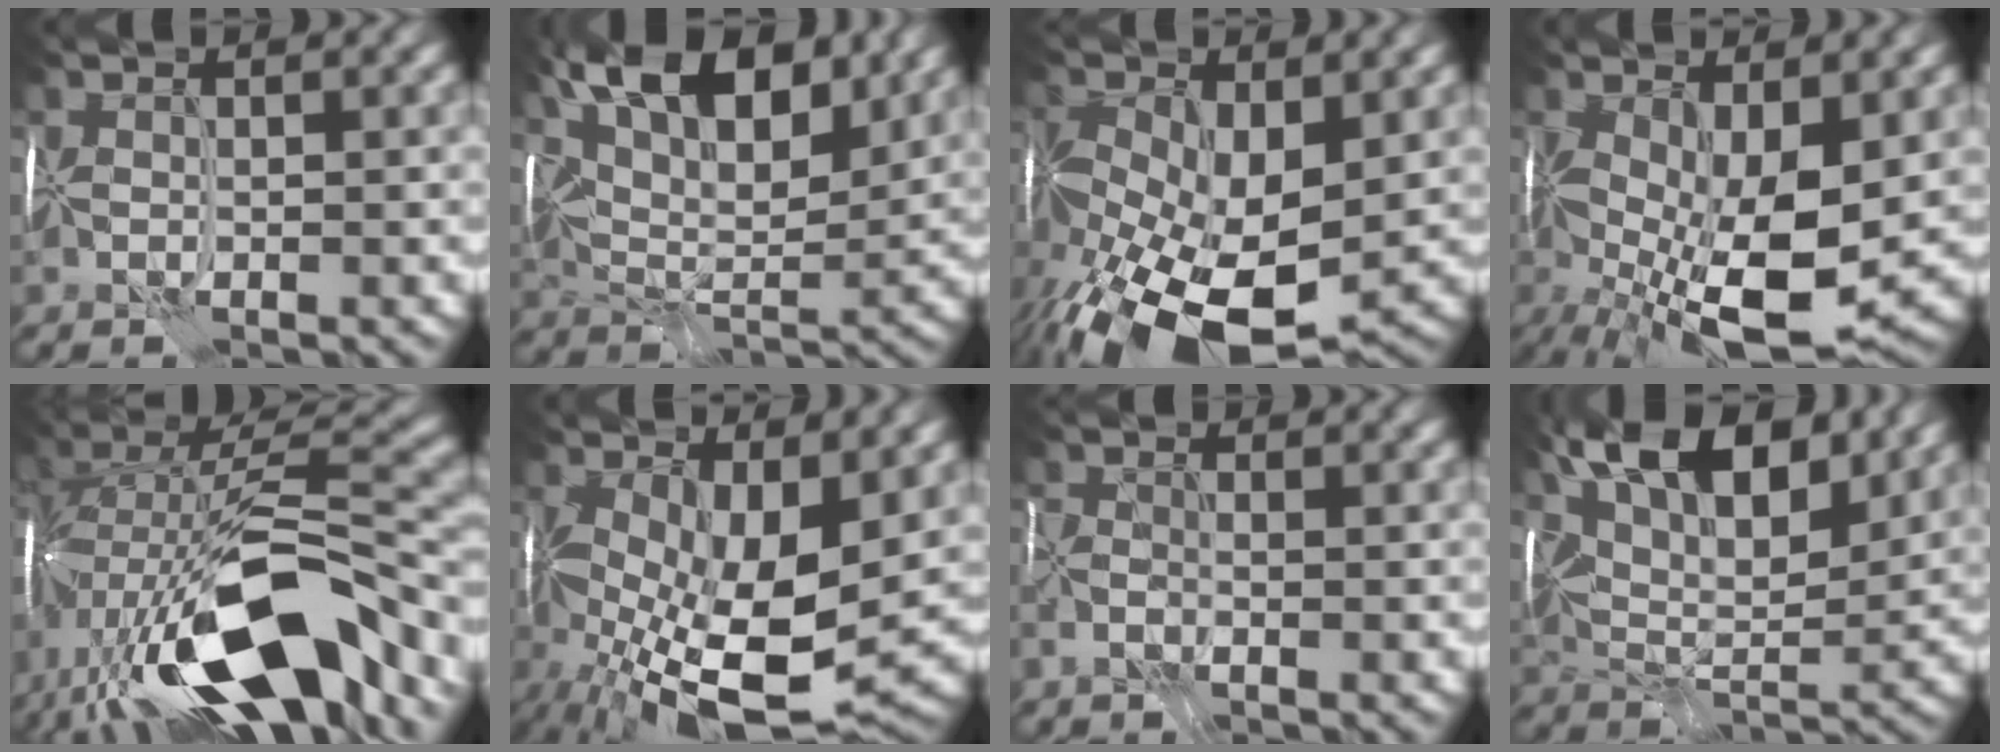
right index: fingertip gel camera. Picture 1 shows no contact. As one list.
[{"total": 12.1, "force": [6.8, 5.2, 8.6], "torque": [-0.139, 0.013, 0.109]}, {"total": 13.0, "force": [-4.4, 7.0, 10.0], "torque": [-0.198, -0.042, -0.069]}, {"total": 11.5, "force": [-3.2, 4.6, 10.1], "torque": [-0.194, -0.019, -0.049]}, {"total": 15.3, "force": [-6.4, 6.8, 12.1], "torque": [-0.224, 0.006, -0.102]}, {"total": 12.9, "force": [-2.8, 5.6, 11.2], "torque": [-0.207, -0.024, -0.040]}, {"total": 1.7, "force": [-1.1, 1.0, 0.9], "torque": [-0.033, -0.005, -0.022]}, {"total": 12.0, "force": [6.7, 5.0, 8.6], "torque": [-0.143, 0.014, 0.109]}]